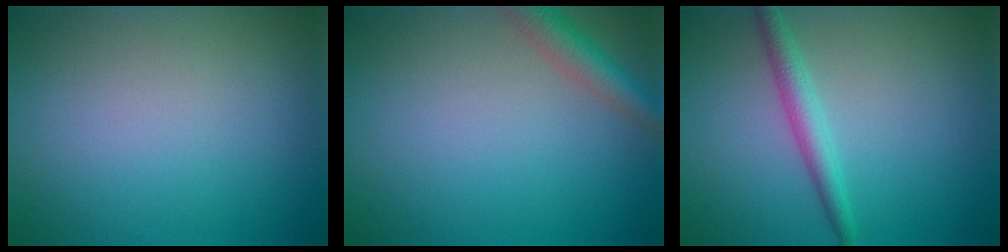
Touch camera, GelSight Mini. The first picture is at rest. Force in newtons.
{"total": 2.9, "press": 2.9, "slide": 0.1}
{"total": 2.4, "press": 2.4, "slide": 0.1}